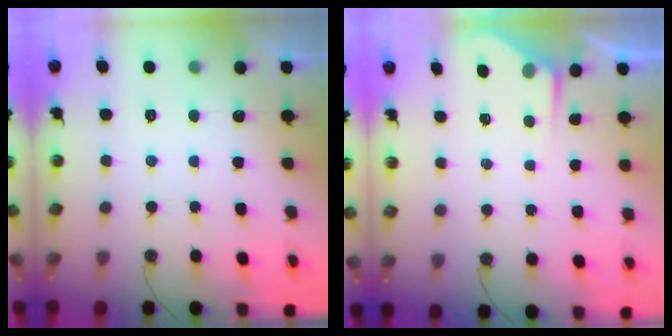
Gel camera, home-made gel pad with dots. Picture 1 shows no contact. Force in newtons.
{"total": 2.3, "press": 2.3, "slide": 0.3}